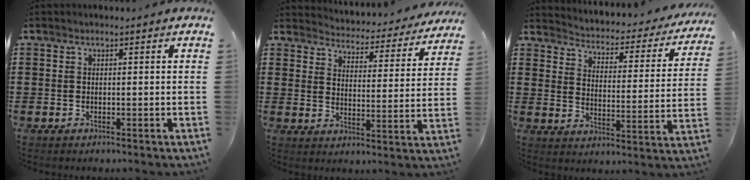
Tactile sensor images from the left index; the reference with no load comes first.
{"total": 3.7, "force": [3.7, 0.0, 0.1], "torque": [-0.019, -0.040, 0.055]}
{"total": 2.4, "force": [2.4, 0.2, 0.2], "torque": [-0.026, -0.031, 0.029]}